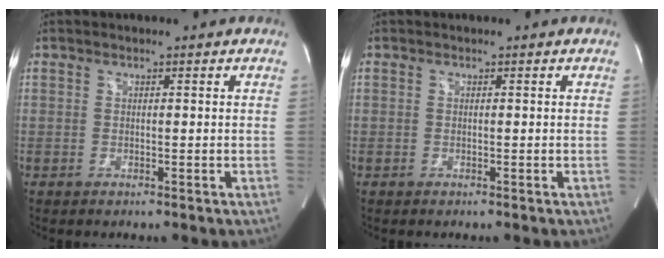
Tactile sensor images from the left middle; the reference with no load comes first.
{"total": 0.0}